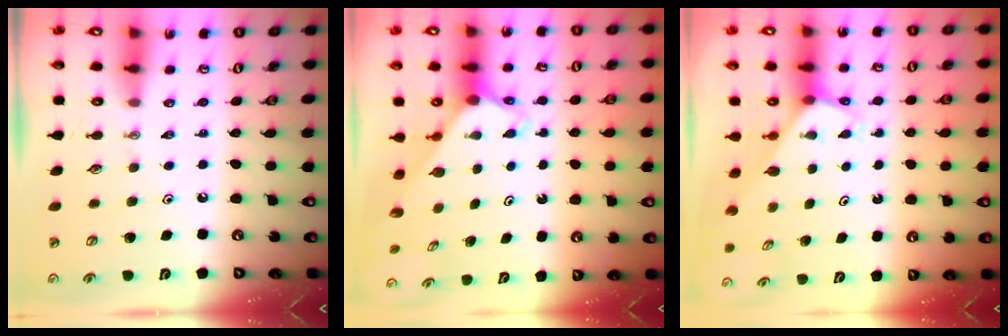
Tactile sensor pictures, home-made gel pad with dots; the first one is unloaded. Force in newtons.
{"total": 2.5, "press": 2.5, "slide": 0.1}
{"total": 2.4, "press": 2.4, "slide": 0.2}